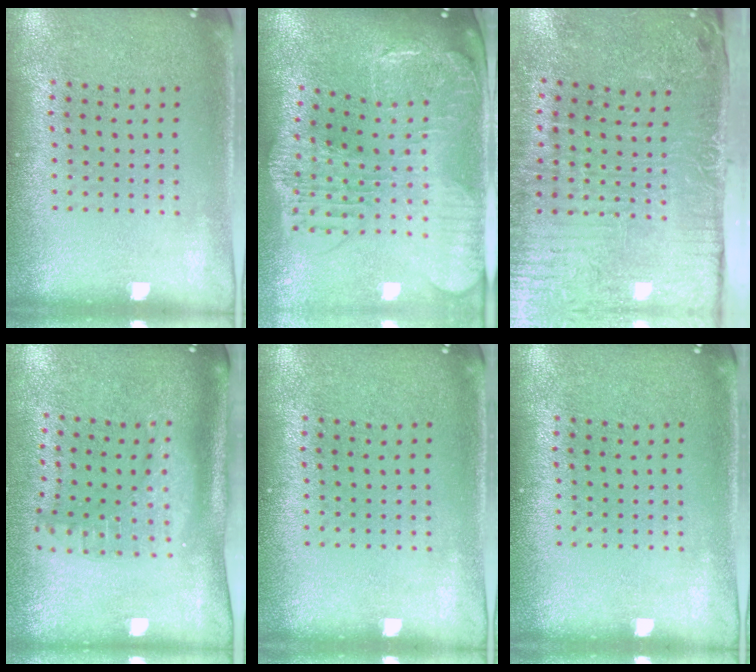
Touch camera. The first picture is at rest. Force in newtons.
{"total": 2.5, "press": 2.2, "slide": 1.2}
{"total": 5.2, "press": 4.3, "slide": 3.0}
{"total": 2.0, "press": 1.6, "slide": 1.3}
{"total": 0.0}
{"total": 0.0}